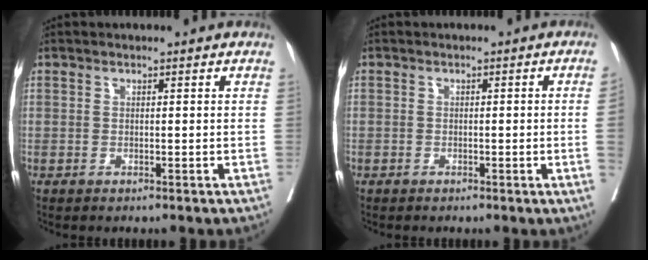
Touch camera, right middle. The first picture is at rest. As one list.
[{"total": 2.0, "force": [-0.5, -0.4, 1.9], "torque": [-0.028, 0.003, -0.006]}]